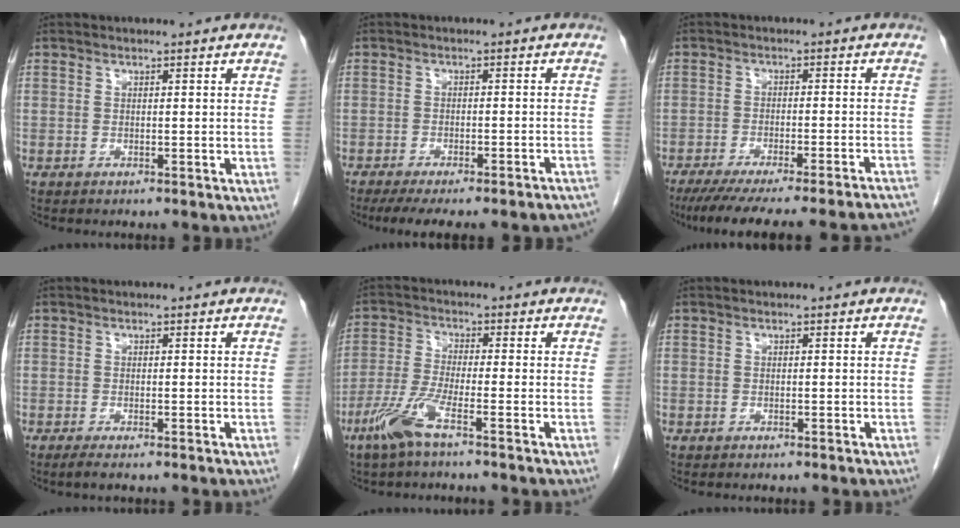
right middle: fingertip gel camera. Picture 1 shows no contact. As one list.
[{"total": 15.4, "force": [-13.6, 1.9, 7.0], "torque": [-0.073, -0.004, -0.165]}, {"total": 23.3, "force": [-21.2, 0.3, 9.7], "torque": [-0.093, -0.039, -0.277]}, {"total": 1.3, "force": [-1.0, 0.1, 0.9], "torque": [-0.025, -0.006, -0.019]}, {"total": 6.4, "force": [-4.0, 0.2, 5.0], "torque": [-0.116, -0.010, -0.086]}, {"total": 0.0}]